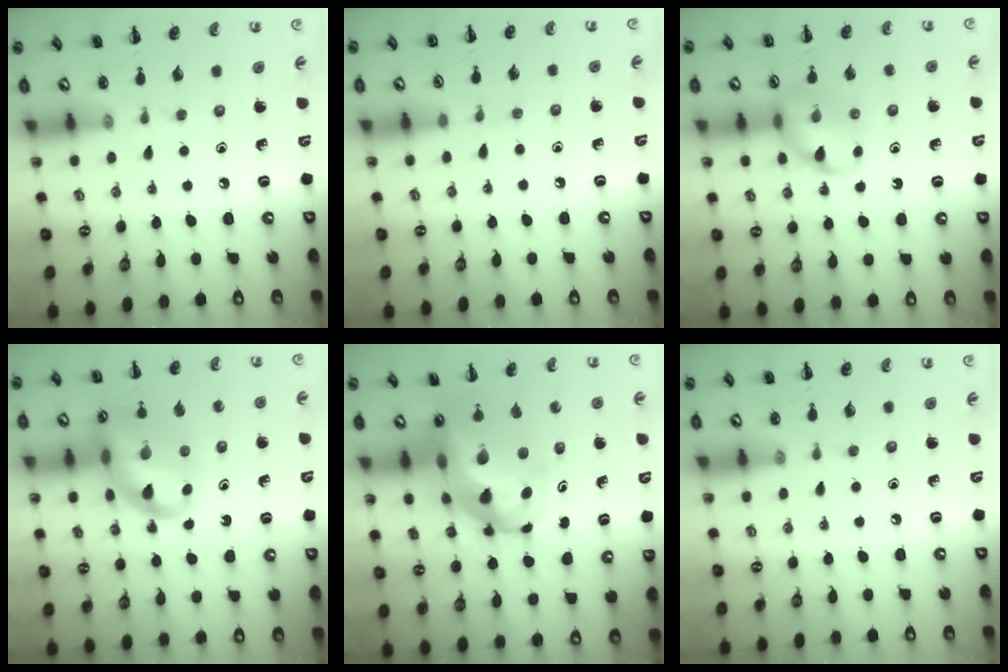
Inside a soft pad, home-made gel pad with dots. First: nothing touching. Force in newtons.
{"total": 3.5, "press": 3.3, "slide": 1.4}
{"total": 10.6, "press": 10.5, "slide": 1.1}
{"total": 15.2, "press": 14.8, "slide": 3.0}
{"total": 17.0, "press": 16.4, "slide": 4.5}
{"total": 0.0}